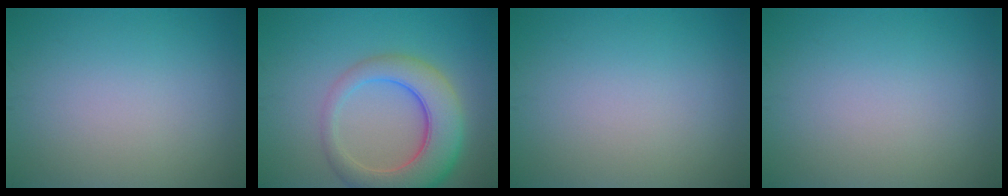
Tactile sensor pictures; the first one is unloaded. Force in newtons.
{"total": 7.2, "press": 7.2, "slide": 0.6}
{"total": 0.0}
{"total": 0.0}